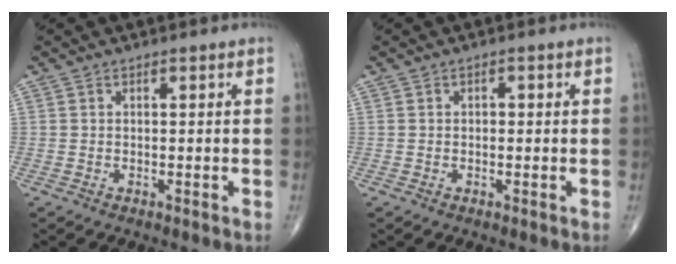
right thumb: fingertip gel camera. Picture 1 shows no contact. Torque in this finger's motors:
{"motor_torque": [-0.29, -0.40, 0.00, -0.10, 0.05]}